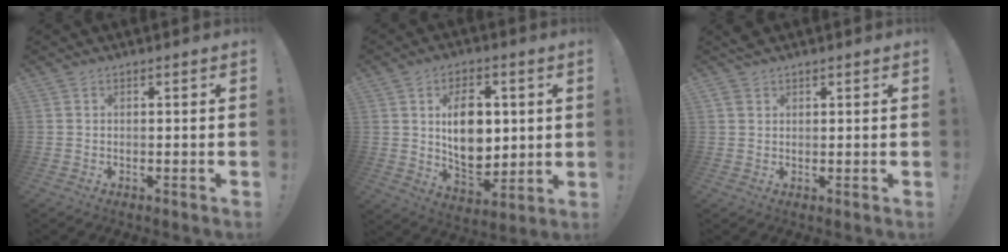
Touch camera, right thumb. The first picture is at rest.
{"total": 14.5, "force": [2.9, 10.1, 9.9], "torque": [-0.151, -0.015, 0.054]}
{"total": 2.5, "force": [1.9, 1.3, 0.9], "torque": [-0.013, -0.008, 0.037]}